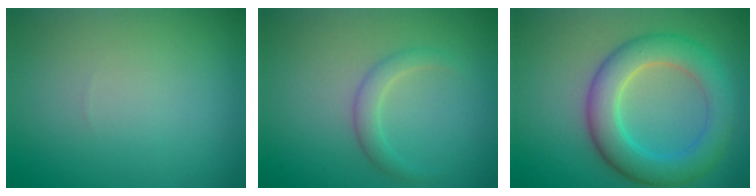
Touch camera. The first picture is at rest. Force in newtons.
{"total": 1.7, "press": 1.7, "slide": 0.0}
{"total": 6.2, "press": 6.1, "slide": 0.4}